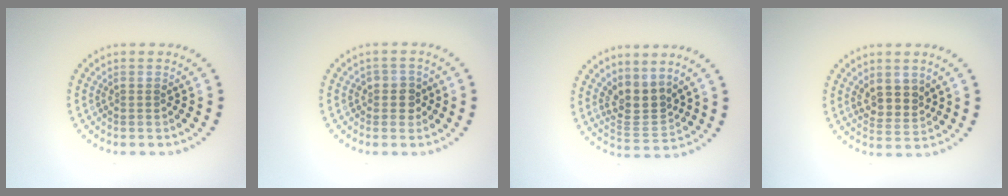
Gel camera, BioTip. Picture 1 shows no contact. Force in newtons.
{"total": 1.9, "press": 1.7, "slide": 0.9}
{"total": 3.3, "press": 2.8, "slide": 1.8}
{"total": 2.9, "press": 2.5, "slide": 1.4}